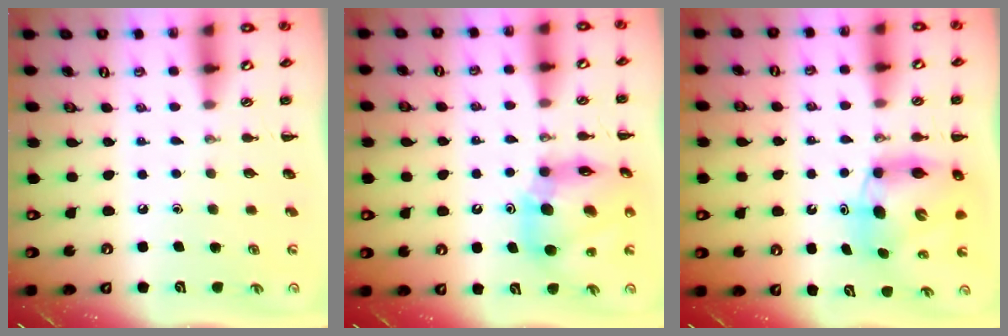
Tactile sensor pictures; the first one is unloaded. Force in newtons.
{"total": 13.7, "press": 13.1, "slide": 3.9}
{"total": 8.7, "press": 8.5, "slide": 2.1}